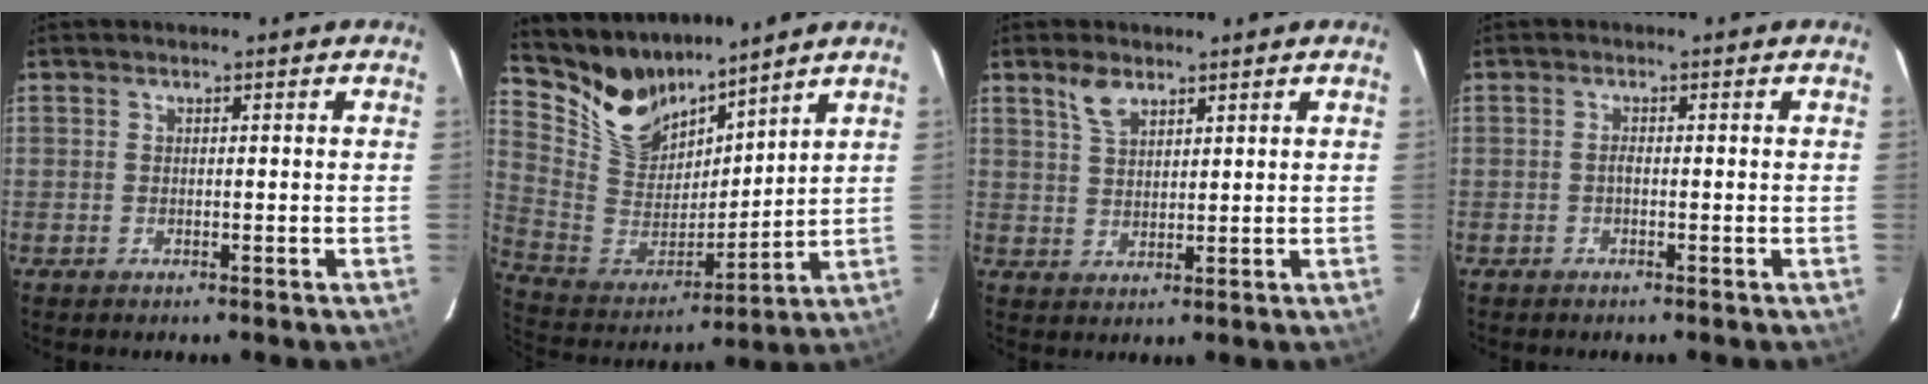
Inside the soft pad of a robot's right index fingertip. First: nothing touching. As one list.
[{"total": 14.0, "force": [11.8, 6.3, 4.1], "torque": [-0.106, -0.004, 0.245]}, {"total": 4.2, "force": [2.9, 2.0, 2.4], "torque": [-0.044, 0.005, 0.059]}, {"total": 0.7, "force": [-0.3, 0.3, 0.6], "torque": [-0.012, 0.004, -0.007]}]